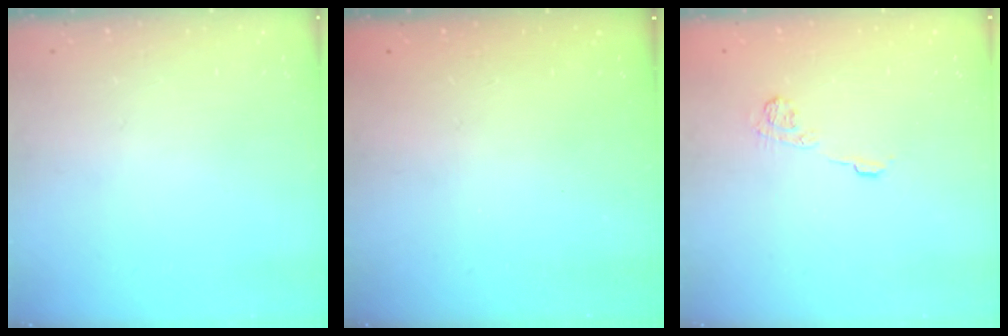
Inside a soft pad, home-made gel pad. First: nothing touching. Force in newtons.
{"total": 2.3, "press": 2.2, "slide": 0.8}
{"total": 6.9, "press": 6.9, "slide": 0.4}